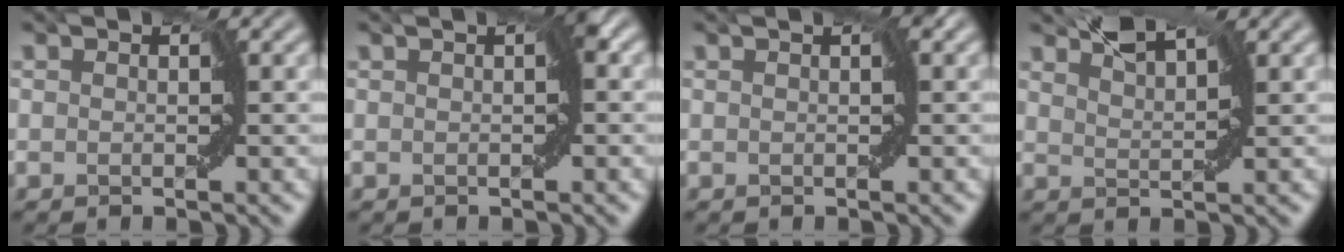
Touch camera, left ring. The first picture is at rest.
{"total": 1.1, "force": [0.0, 0.2, 1.1], "torque": [-0.021, 0.003, -0.002]}
{"total": 0.9, "force": [0.1, 0.2, 0.9], "torque": [-0.018, 0.000, -0.001]}
{"total": 2.6, "force": [2.5, 0.3, 0.7], "torque": [-0.021, -0.001, 0.047]}